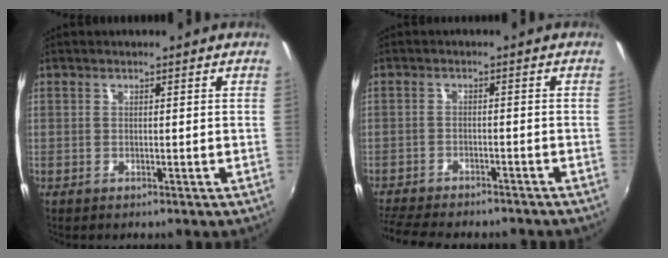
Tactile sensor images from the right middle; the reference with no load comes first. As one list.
[{"total": 11.6, "force": [-10.2, 2.6, 4.8], "torque": [-0.118, -0.025, -0.158]}]